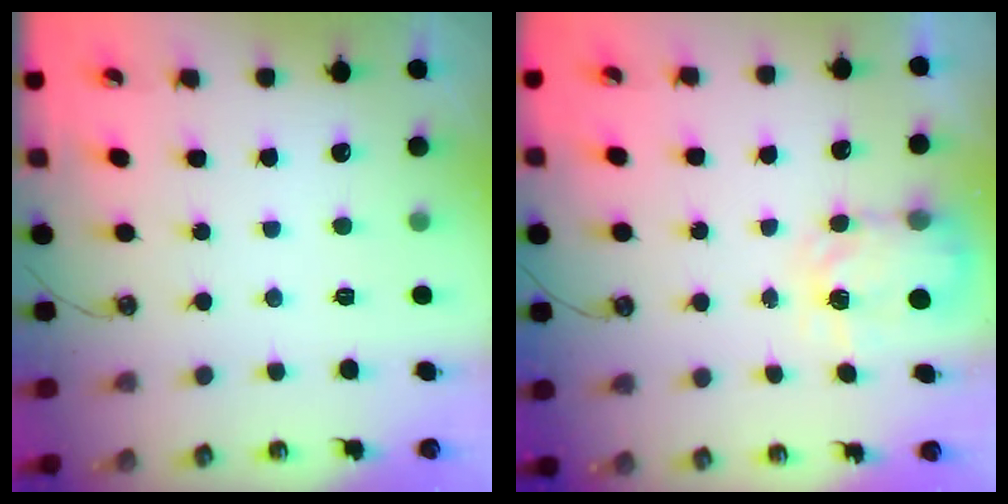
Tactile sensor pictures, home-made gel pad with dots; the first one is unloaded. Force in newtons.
{"total": 4.6, "press": 4.5, "slide": 0.3}